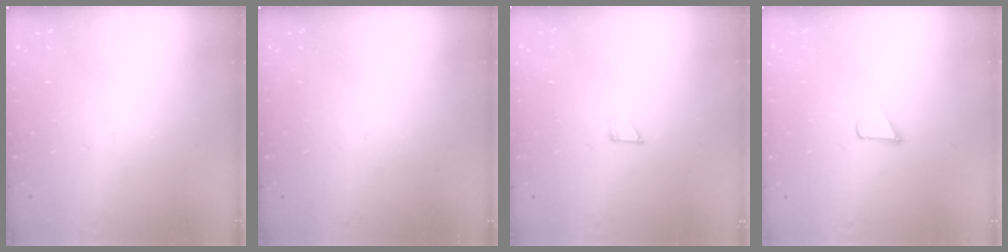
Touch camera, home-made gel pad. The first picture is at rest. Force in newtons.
{"total": 0.0}
{"total": 2.3, "press": 2.3, "slide": 0.2}
{"total": 2.4, "press": 2.4, "slide": 0.2}